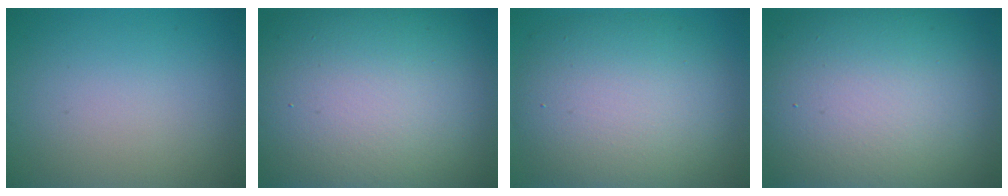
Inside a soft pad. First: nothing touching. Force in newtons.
{"total": 18.1, "press": 18.0, "slide": 1.0}
{"total": 10.6, "press": 10.6, "slide": 0.6}
{"total": 16.2, "press": 16.2, "slide": 1.0}